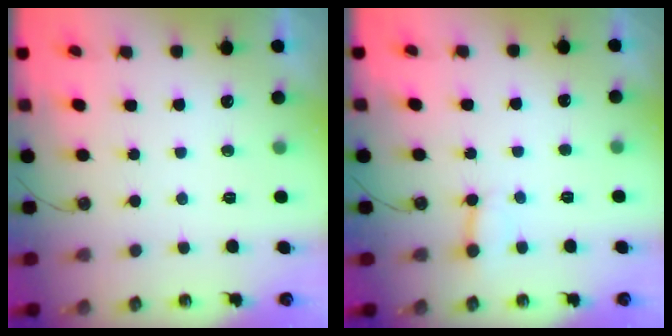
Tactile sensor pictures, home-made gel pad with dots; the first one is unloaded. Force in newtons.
{"total": 2.7, "press": 2.6, "slide": 0.6}